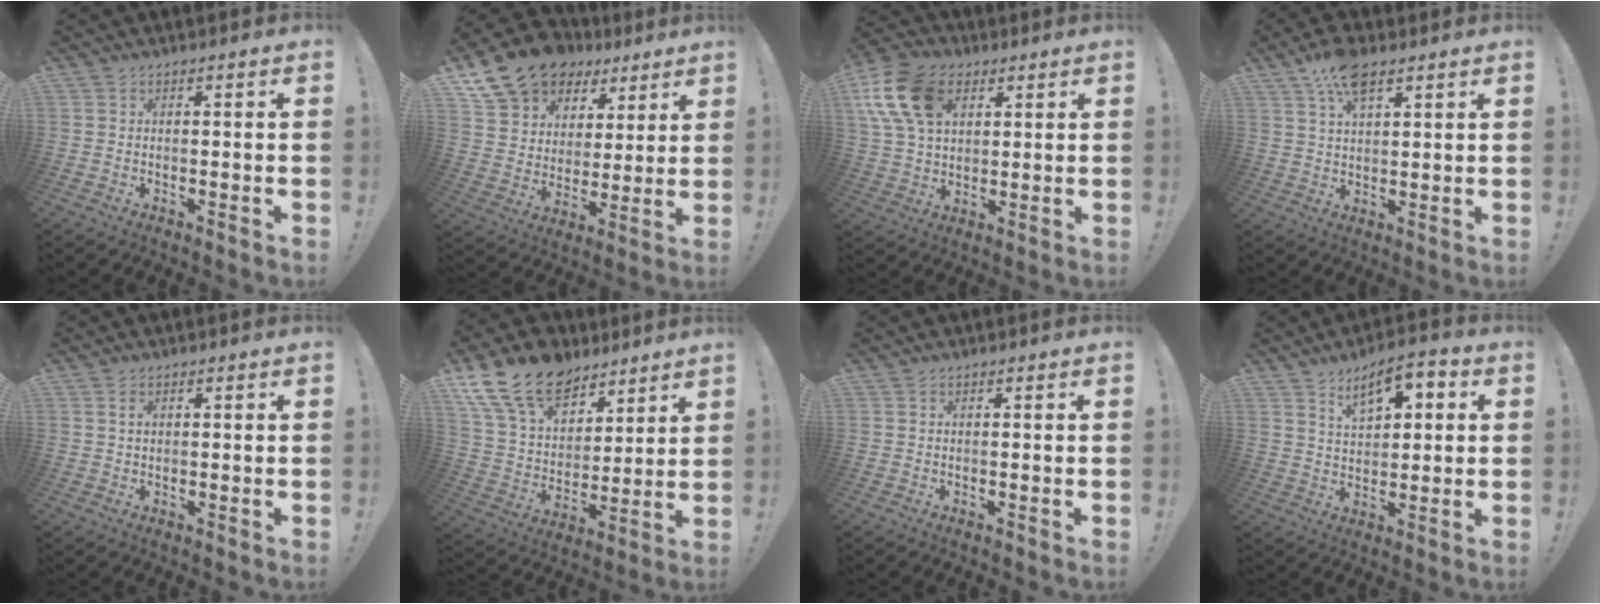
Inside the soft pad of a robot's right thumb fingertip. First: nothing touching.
{"total": 16.0, "force": [11.4, 9.9, 5.2], "torque": [-0.093, -0.079, 0.222]}
{"total": 16.8, "force": [6.7, 11.4, 10.4], "torque": [-0.195, -0.019, 0.130]}
{"total": 9.8, "force": [6.2, 4.6, 6.0], "torque": [-0.104, -0.023, 0.113]}
{"total": 1.2, "force": [0.5, 0.8, 0.8], "torque": [-0.009, 0.000, 0.007]}
{"total": 18.7, "force": [12.3, 11.5, 8.3], "torque": [-0.141, -0.078, 0.235]}
{"total": 0.0}
{"total": 9.2, "force": [4.9, 4.6, 6.3], "torque": [-0.084, -0.022, 0.083]}